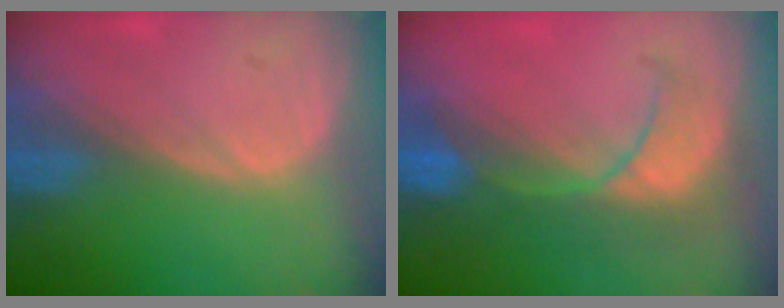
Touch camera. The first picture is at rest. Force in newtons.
{"total": 7.9, "press": 7.7, "slide": 1.6}